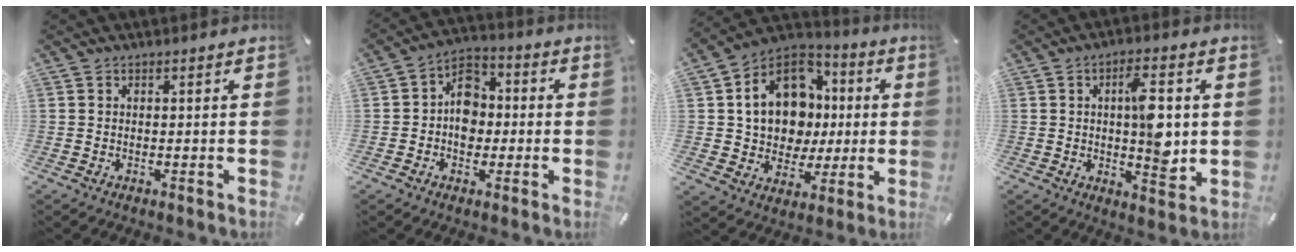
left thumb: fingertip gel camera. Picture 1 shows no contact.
{"total": 8.4, "force": [-1.2, 7.0, 4.3], "torque": [-0.069, 0.023, -0.019]}
{"total": 17.4, "force": [2.4, 14.1, 10.0], "torque": [-0.186, -0.001, 0.054]}
{"total": 10.9, "force": [1.3, 4.7, 9.7], "torque": [-0.142, -0.012, 0.013]}